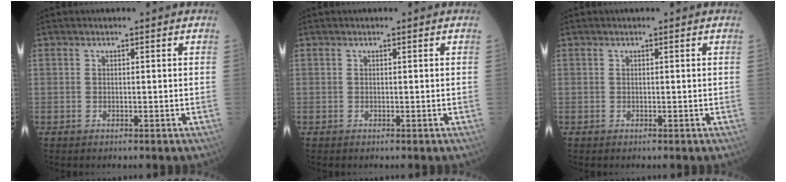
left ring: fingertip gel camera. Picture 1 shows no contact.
{"total": 0.0}
{"total": 0.0}